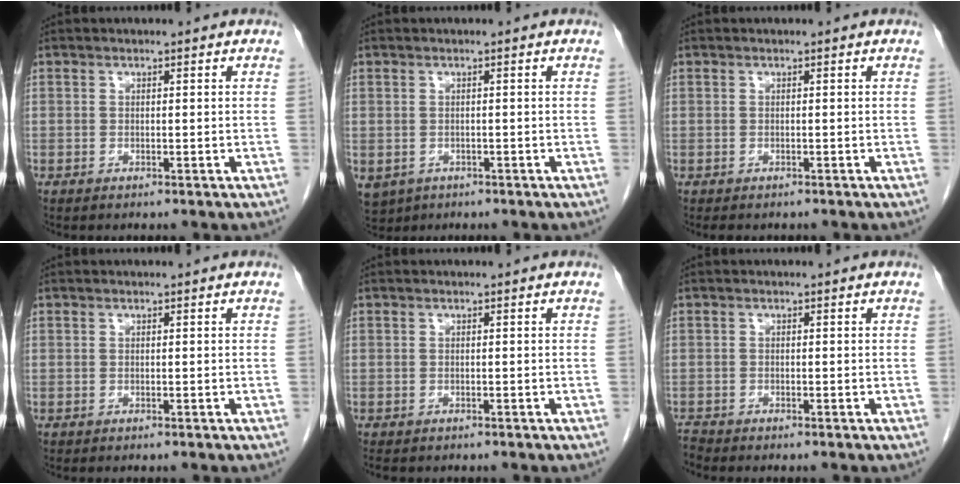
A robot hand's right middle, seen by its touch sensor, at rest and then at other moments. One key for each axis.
{"total": 6.6, "fx": -3.2, "fy": 5.3, "fz": 2.2, "tx": -0.054, "ty": -0.006, "tz": -0.043}
{"total": 3.1, "fx": -2.6, "fy": 1.2, "fz": 1.1, "tx": -0.015, "ty": -0.006, "tz": -0.030}
{"total": 0.0}
{"total": 2.3, "fx": -1.9, "fy": 1.0, "fz": 0.9, "tx": -0.014, "ty": -0.005, "tz": -0.022}
{"total": 1.1, "fx": -1.1, "fy": -0.3, "fz": -0.2, "tx": -0.002, "ty": -0.010, "tz": -0.022}